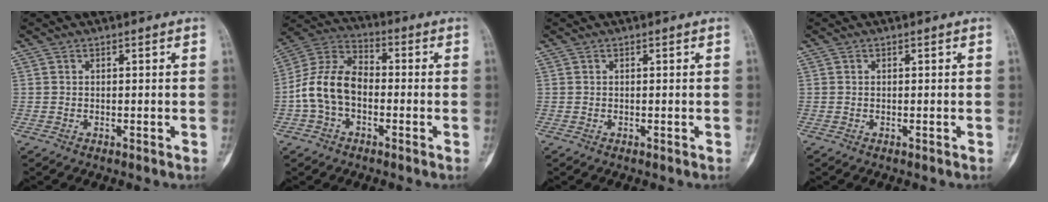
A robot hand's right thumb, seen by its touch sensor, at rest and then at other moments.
{"total": 12.1, "force": [-2.2, 8.1, 8.7], "torque": [-0.163, 0.040, -0.053]}
{"total": 0.0}
{"total": 0.0}